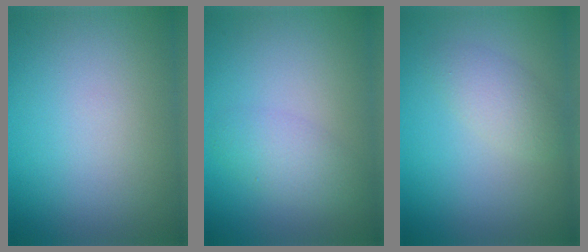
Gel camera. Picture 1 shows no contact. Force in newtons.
{"total": 2.4, "press": 2.4, "slide": 0.2}
{"total": 2.1, "press": 2.1, "slide": 0.2}